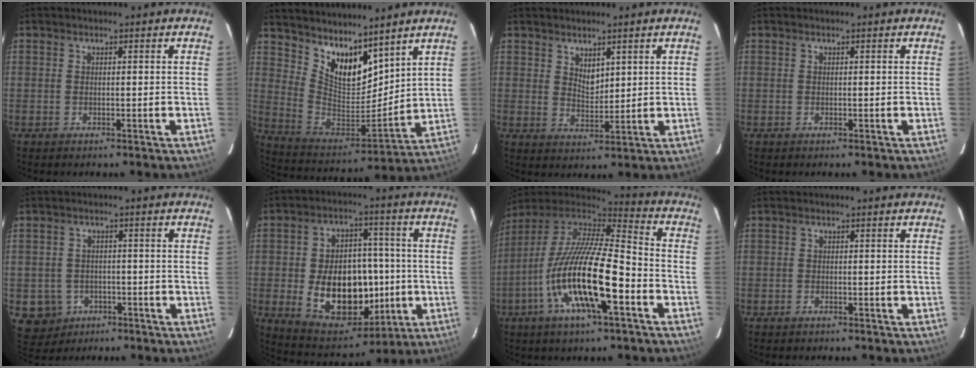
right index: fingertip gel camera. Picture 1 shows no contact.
{"total": 13.9, "force": [10.7, 6.1, 6.5], "torque": [-0.133, -0.006, 0.209]}
{"total": 3.8, "force": [2.5, 2.0, 2.0], "torque": [-0.028, -0.002, 0.046]}
{"total": 0.0}
{"total": 6.6, "force": [-2.5, 5.9, 1.2], "torque": [-0.042, 0.014, -0.026]}
{"total": 19.0, "force": [-2.9, 12.8, 13.8], "torque": [-0.261, 0.016, -0.017]}
{"total": 21.2, "force": [-7.9, 5.2, 19.0], "torque": [-0.347, -0.031, -0.152]}
{"total": 0.8, "force": [-0.7, 0.5, 0.1], "torque": [-0.004, 0.002, -0.012]}